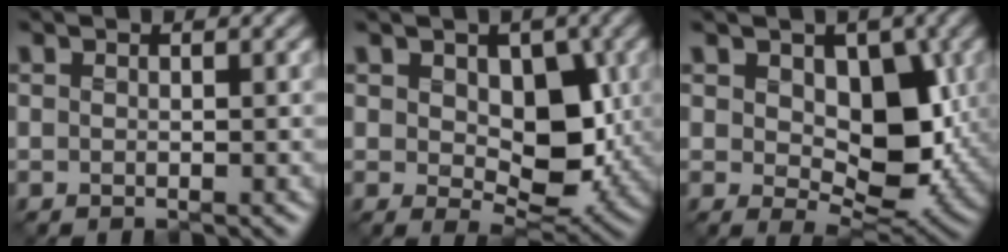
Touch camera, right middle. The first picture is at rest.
{"total": 6.2, "force": [0.7, 4.0, 4.7], "torque": [-0.072, -0.016, 0.006]}
{"total": 7.0, "force": [0.9, 4.4, 5.4], "torque": [-0.082, -0.018, 0.009]}